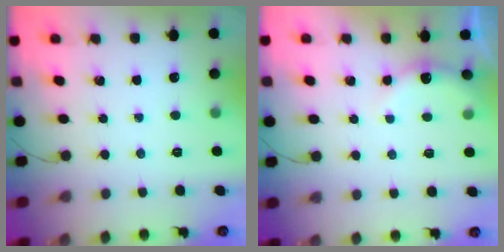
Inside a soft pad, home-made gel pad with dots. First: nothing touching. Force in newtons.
{"total": 6.2, "press": 6.1, "slide": 1.2}